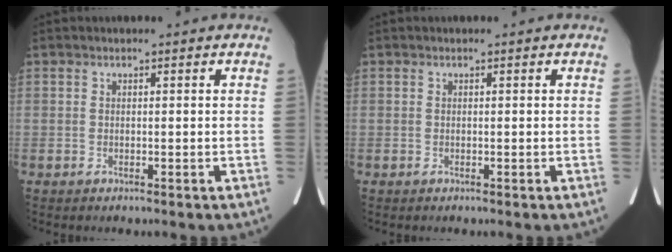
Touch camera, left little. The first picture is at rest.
{"total": 0.0}